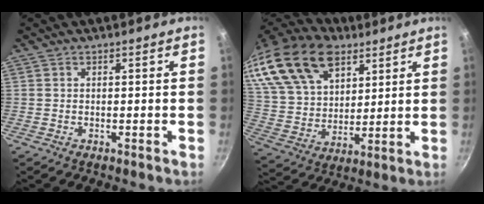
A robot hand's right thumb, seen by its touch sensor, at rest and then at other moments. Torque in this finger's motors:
{"motor_torque": [2.22, 2.71, 0.72, 0.01, 0.52]}